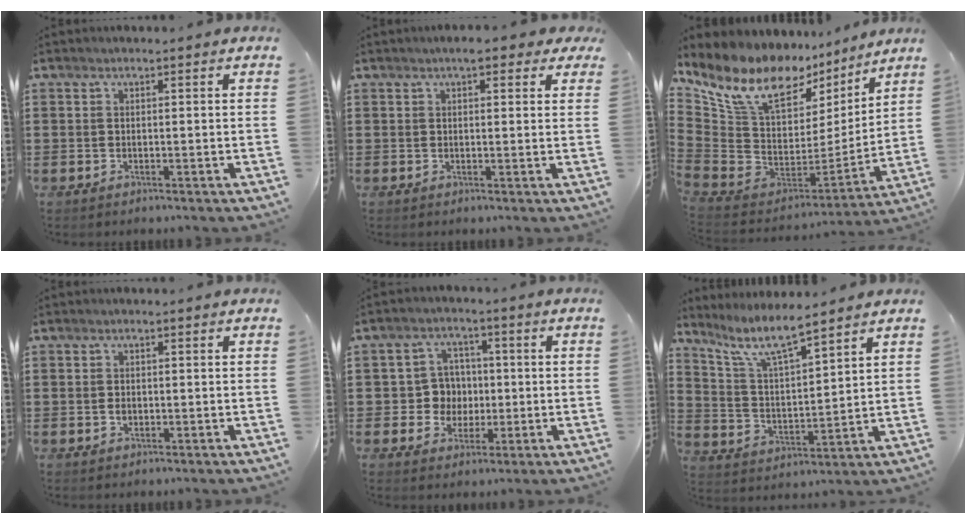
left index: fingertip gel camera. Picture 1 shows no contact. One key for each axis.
{"total": 3.3, "fx": 2.3, "fy": 1.0, "fz": 2.1, "tx": -0.039, "ty": 0.005, "tz": 0.039}
{"total": 12.4, "fx": 9.1, "fy": 5.9, "fz": 6.0, "tx": -0.157, "ty": -0.057, "tz": 0.161}
{"total": 0.9, "fx": 0.0, "fy": 0.6, "fz": 0.6, "tx": -0.016, "ty": 0.003, "tz": -0.001}
{"total": 6.1, "fx": 0.1, "fy": 5.8, "fz": 1.7, "tx": -0.050, "ty": 0.016, "tz": 0.001}
{"total": 7.6, "fx": 6.5, "fy": 0.8, "fz": 3.9, "tx": -0.100, "ty": -0.030, "tz": 0.113}